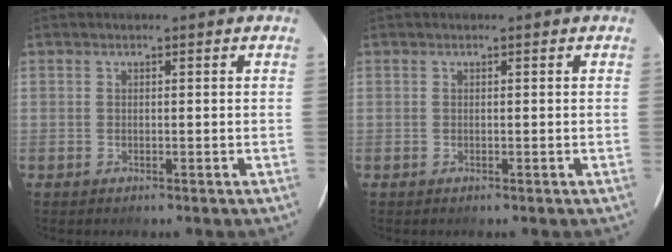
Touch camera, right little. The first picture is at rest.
{"total": 0.0}